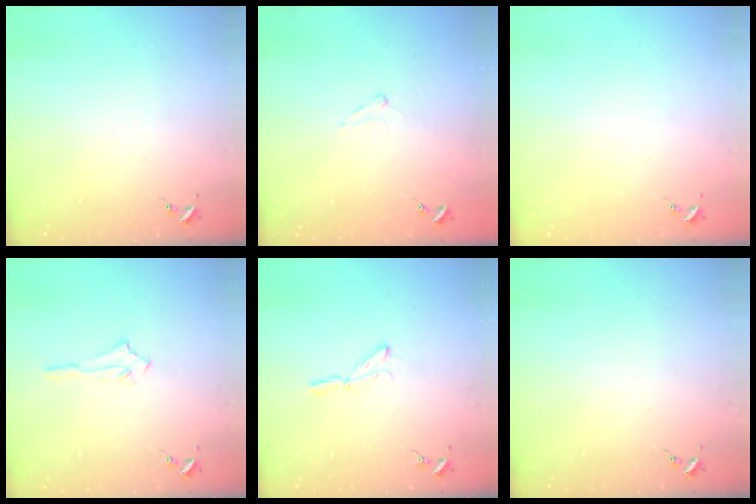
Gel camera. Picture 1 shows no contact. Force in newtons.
{"total": 6.0, "press": 6.0, "slide": 0.6}
{"total": 0.0}
{"total": 4.3, "press": 4.2, "slide": 0.5}
{"total": 5.3, "press": 5.2, "slide": 0.6}
{"total": 0.0}